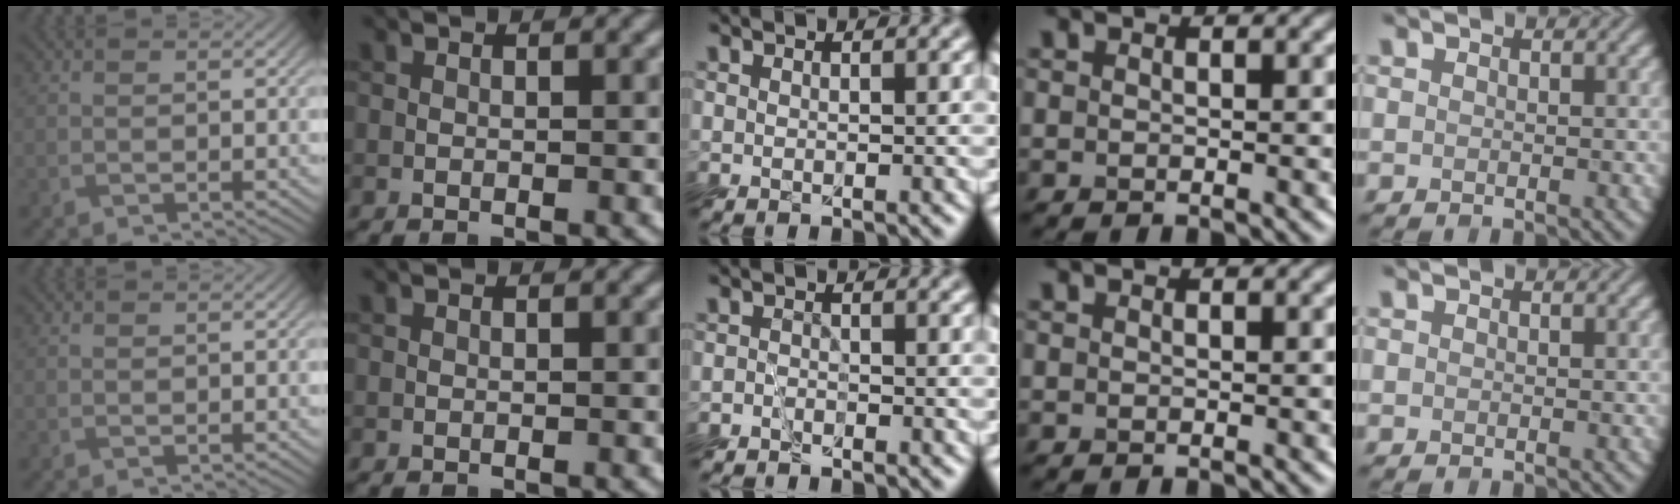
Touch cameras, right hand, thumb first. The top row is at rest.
{"middle": {"total": 1.0, "force": [-0.8, 0.5, 0.2], "torque": [0.004, 0.000, -0.021]}}